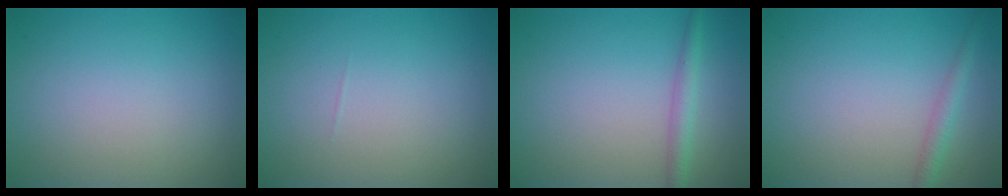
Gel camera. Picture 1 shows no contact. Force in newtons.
{"total": 0.0}
{"total": 2.0, "press": 2.0, "slide": 0.0}
{"total": 1.8, "press": 1.8, "slide": 0.1}